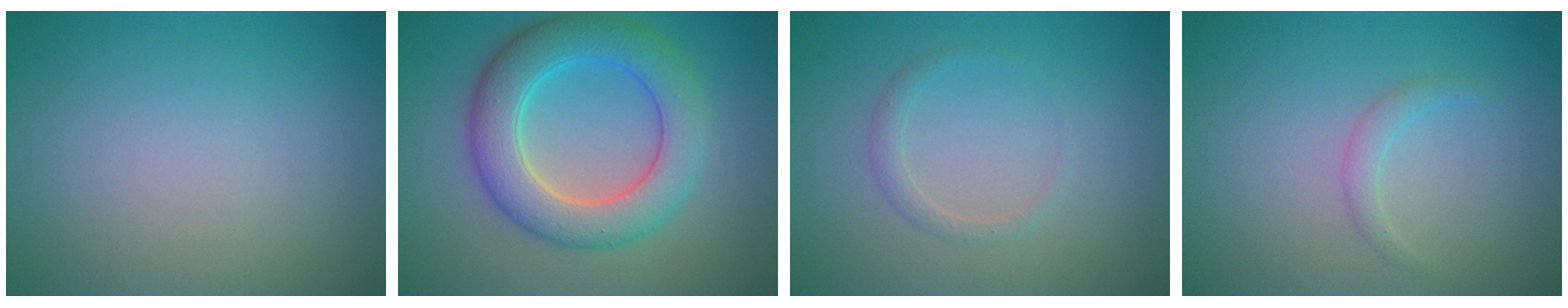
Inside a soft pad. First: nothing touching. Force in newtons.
{"total": 7.1, "press": 7.1, "slide": 0.4}
{"total": 1.2, "press": 1.2, "slide": 0.0}
{"total": 1.2, "press": 1.2, "slide": 0.0}